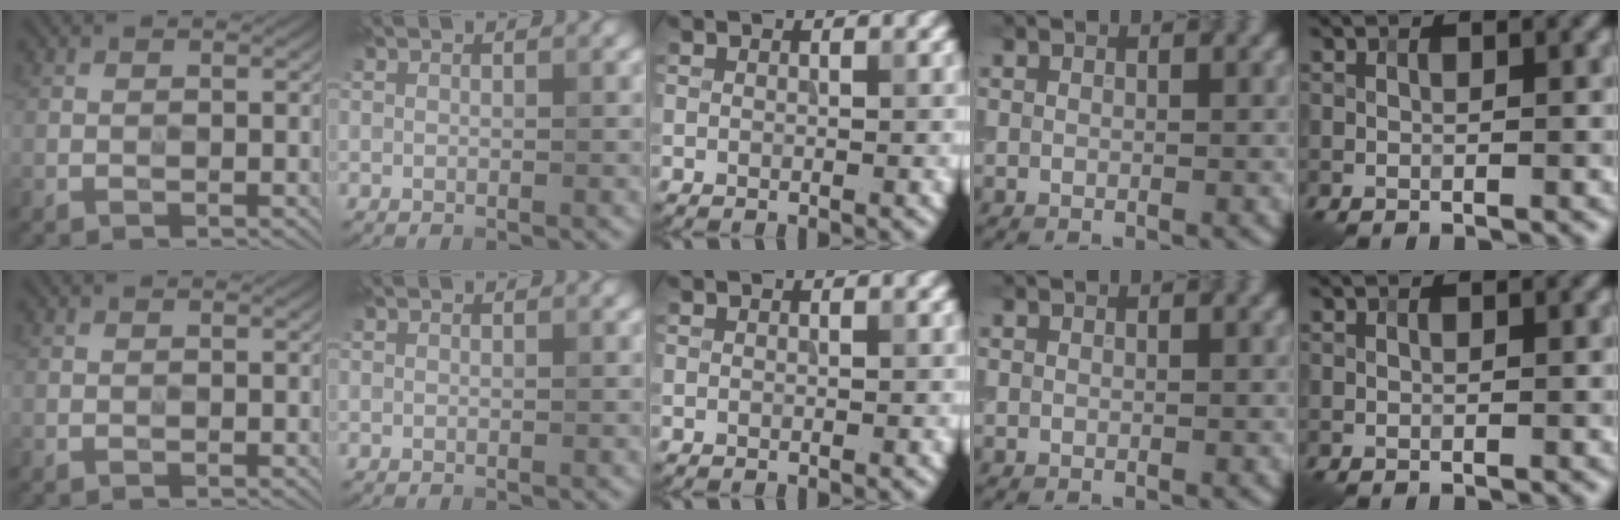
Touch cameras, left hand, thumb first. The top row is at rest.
{}